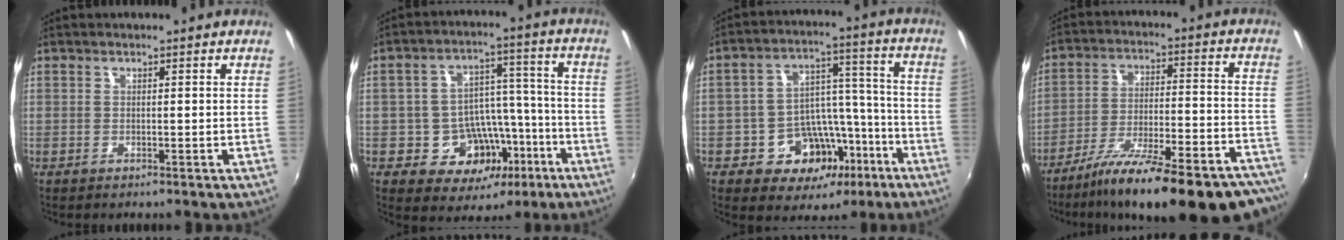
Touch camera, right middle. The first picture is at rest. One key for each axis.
{"total": 13.1, "fx": -5.7, "fy": 10.3, "fz": 5.7, "tx": -0.110, "ty": 0.043, "tz": -0.057}
{"total": 13.9, "fx": -7.2, "fy": 10.4, "fz": 5.9, "tx": -0.113, "ty": 0.045, "tz": -0.085}
{"total": 28.4, "fx": -23.3, "fy": 5.3, "fz": 15.4, "tx": -0.236, "ty": -0.047, "tz": -0.323}